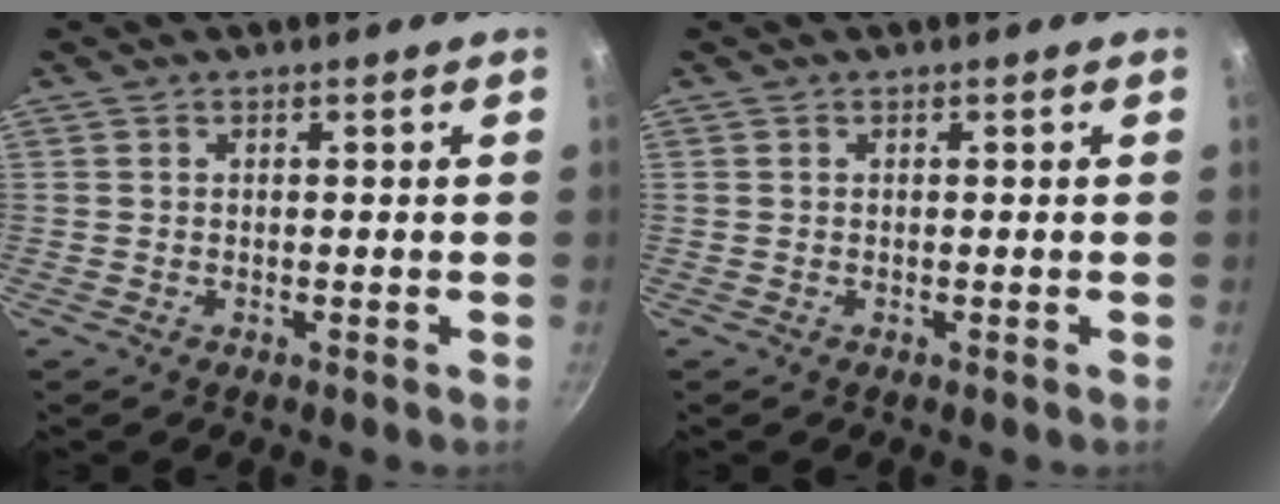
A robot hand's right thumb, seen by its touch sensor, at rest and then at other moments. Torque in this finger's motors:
{"motor_torque": [-0.39, -0.22, 0.04, 0.04, 0.00]}